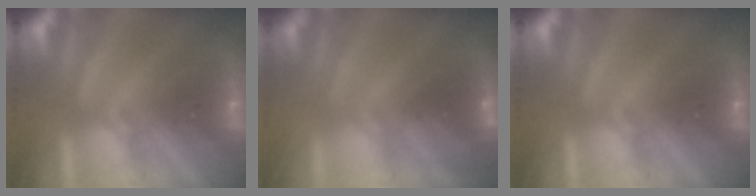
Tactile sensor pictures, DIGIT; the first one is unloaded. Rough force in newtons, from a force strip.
{"total": 2.9}
{"total": 0.0}